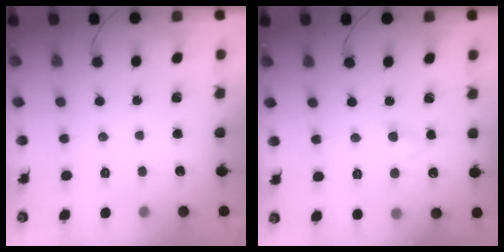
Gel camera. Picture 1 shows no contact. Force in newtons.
{"total": 2.5, "press": 2.3, "slide": 1.0}